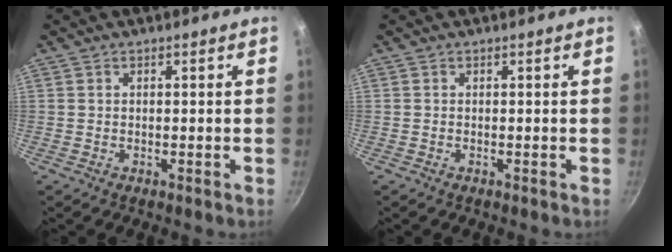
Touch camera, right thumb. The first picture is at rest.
{"total": 0.0}